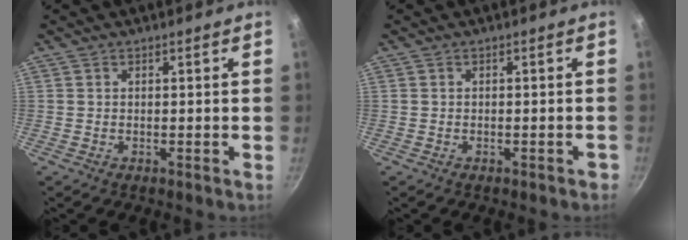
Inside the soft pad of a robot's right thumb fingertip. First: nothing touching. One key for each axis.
{"total": 0.9, "fx": -0.6, "fy": 0.4, "fz": 0.5, "tx": 0.000, "ty": 0.014, "tz": -0.001}